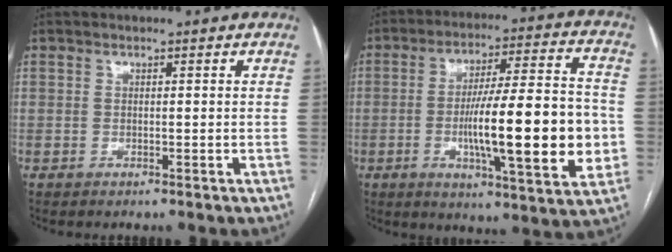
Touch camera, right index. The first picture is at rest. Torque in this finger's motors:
{"motor_torque": [1.76, -0.38, 1.05, 0.21]}